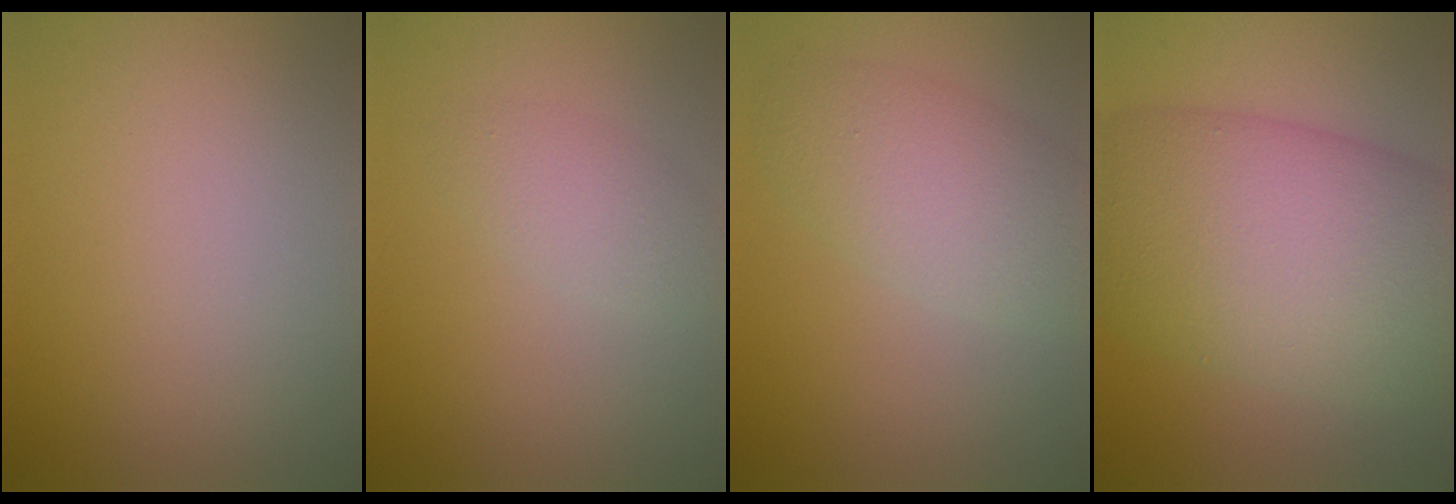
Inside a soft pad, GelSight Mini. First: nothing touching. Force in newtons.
{"total": 2.1, "press": 2.1, "slide": 0.2}
{"total": 3.7, "press": 3.7, "slide": 0.3}
{"total": 13.9, "press": 13.9, "slide": 0.7}